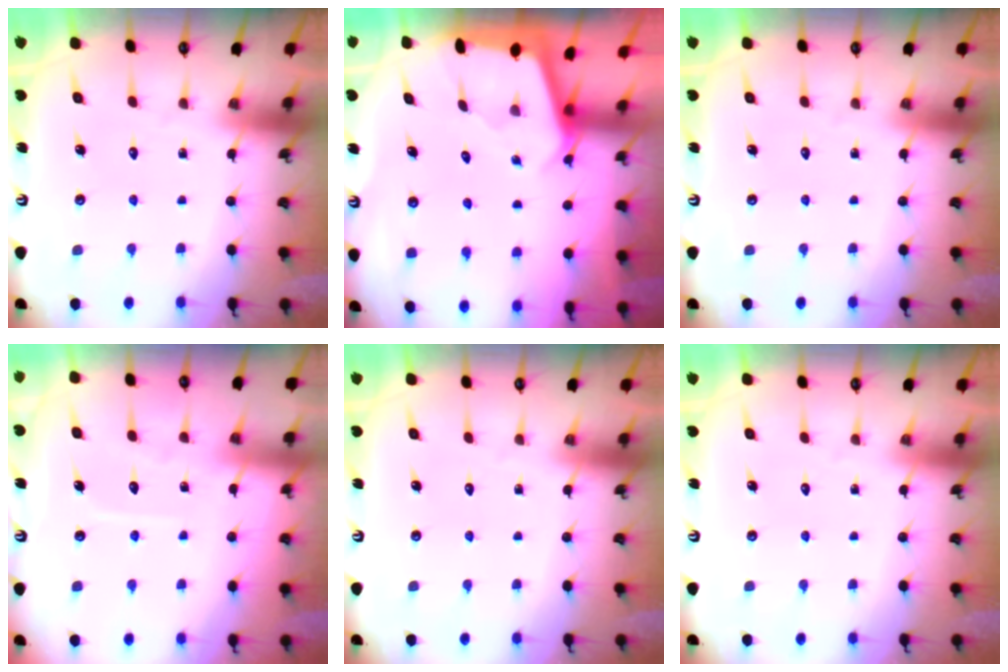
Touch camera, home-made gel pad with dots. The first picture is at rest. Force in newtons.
{"total": 1.9, "press": 1.9, "slide": 0.2}
{"total": 0.0}
{"total": 5.5, "press": 5.5, "slide": 0.4}
{"total": 0.0}
{"total": 0.0}